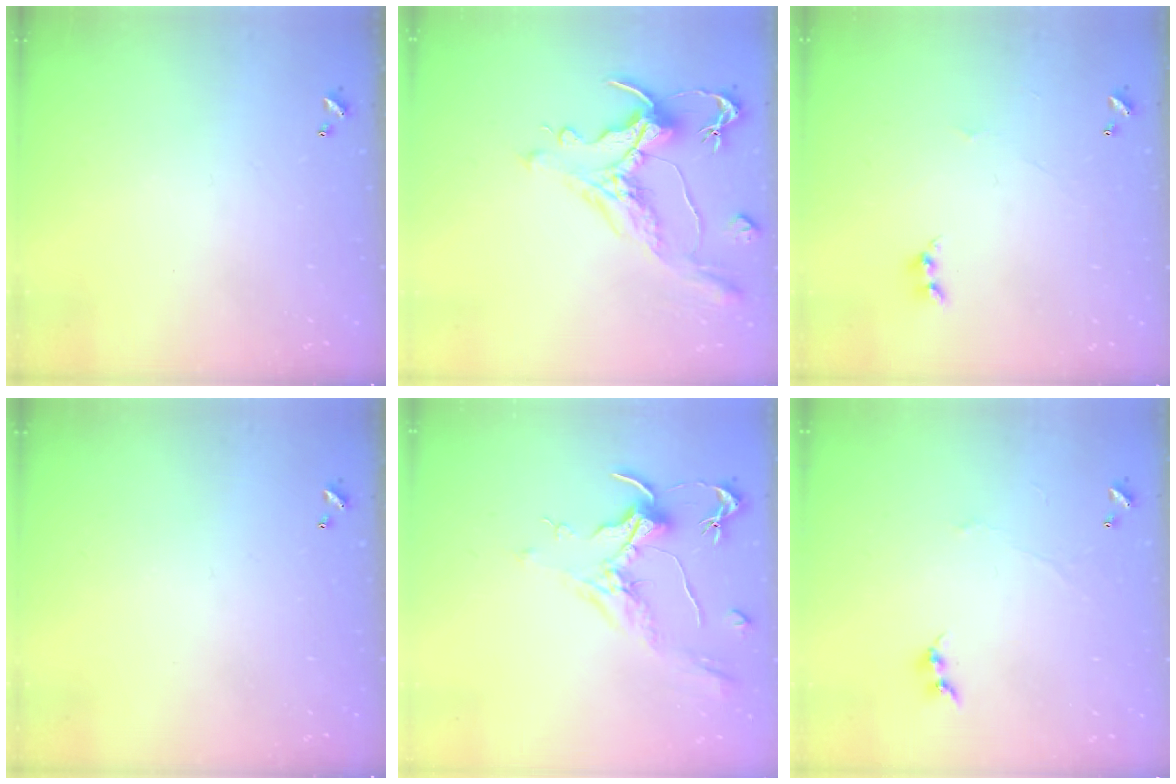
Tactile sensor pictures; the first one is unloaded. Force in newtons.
{"total": 1.7, "press": 0.9, "slide": 1.4}
{"total": 2.1, "press": 2.0, "slide": 0.5}
{"total": 0.0}
{"total": 2.1, "press": 2.0, "slide": 0.8}
{"total": 1.5, "press": 1.4, "slide": 0.5}